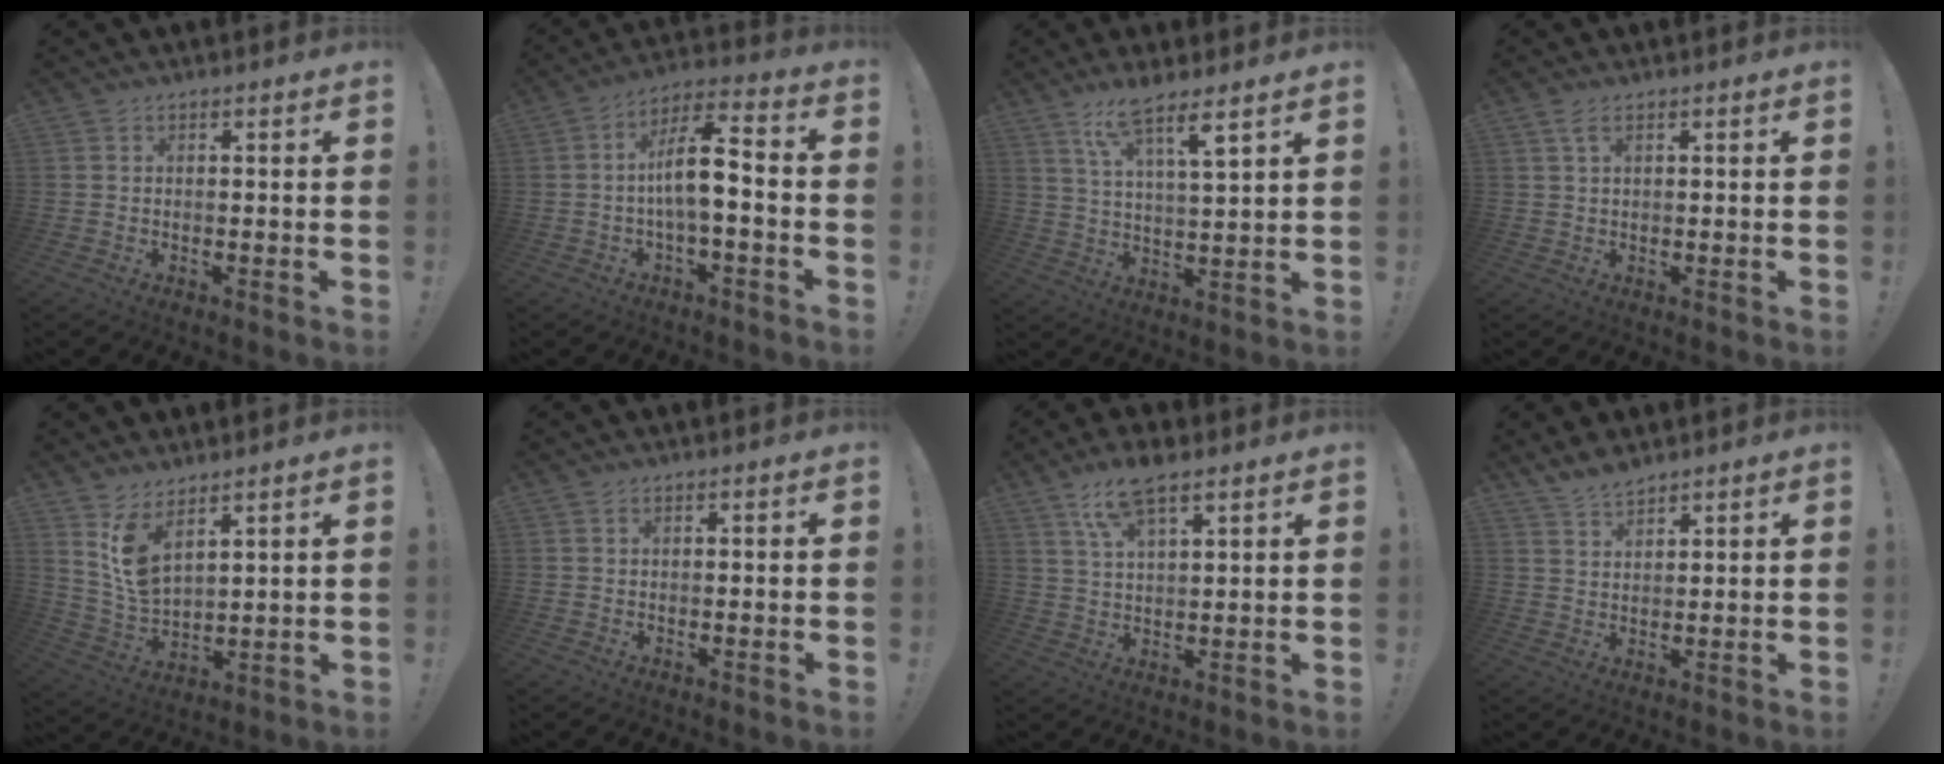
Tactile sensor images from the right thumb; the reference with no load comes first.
{"total": 11.7, "force": [-1.1, 3.9, 10.9], "torque": [-0.179, 0.007, -0.022]}
{"total": 9.2, "force": [6.8, 0.1, 6.3], "torque": [-0.108, -0.036, 0.109]}
{"total": 3.0, "force": [1.7, 1.2, 2.1], "torque": [-0.037, -0.004, 0.029]}
{"total": 9.2, "force": [6.7, 3.9, 4.9], "torque": [-0.091, -0.043, 0.133]}
{"total": 0.6, "force": [0.5, 0.2, 0.3], "torque": [-0.006, -0.001, 0.010]}
{"total": 9.5, "force": [6.3, 3.2, 6.4], "torque": [-0.119, -0.018, 0.116]}
{"total": 5.7, "force": [5.0, 1.8, 1.8], "torque": [-0.030, -0.028, 0.094]}